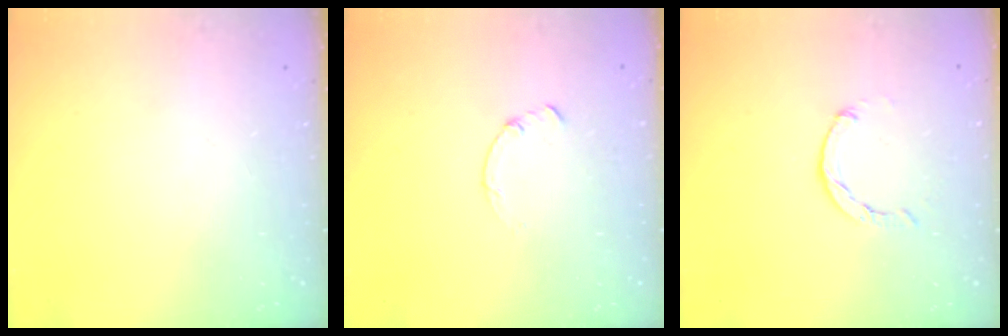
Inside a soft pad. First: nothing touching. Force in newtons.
{"total": 0.0}
{"total": 2.0, "press": 2.0, "slide": 0.4}